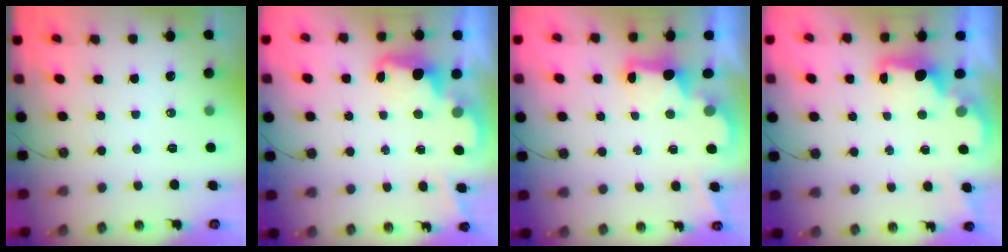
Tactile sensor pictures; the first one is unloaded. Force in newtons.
{"total": 2.3, "press": 2.2, "slide": 0.5}
{"total": 2.3, "press": 2.2, "slide": 0.8}
{"total": 2.0, "press": 1.9, "slide": 0.8}